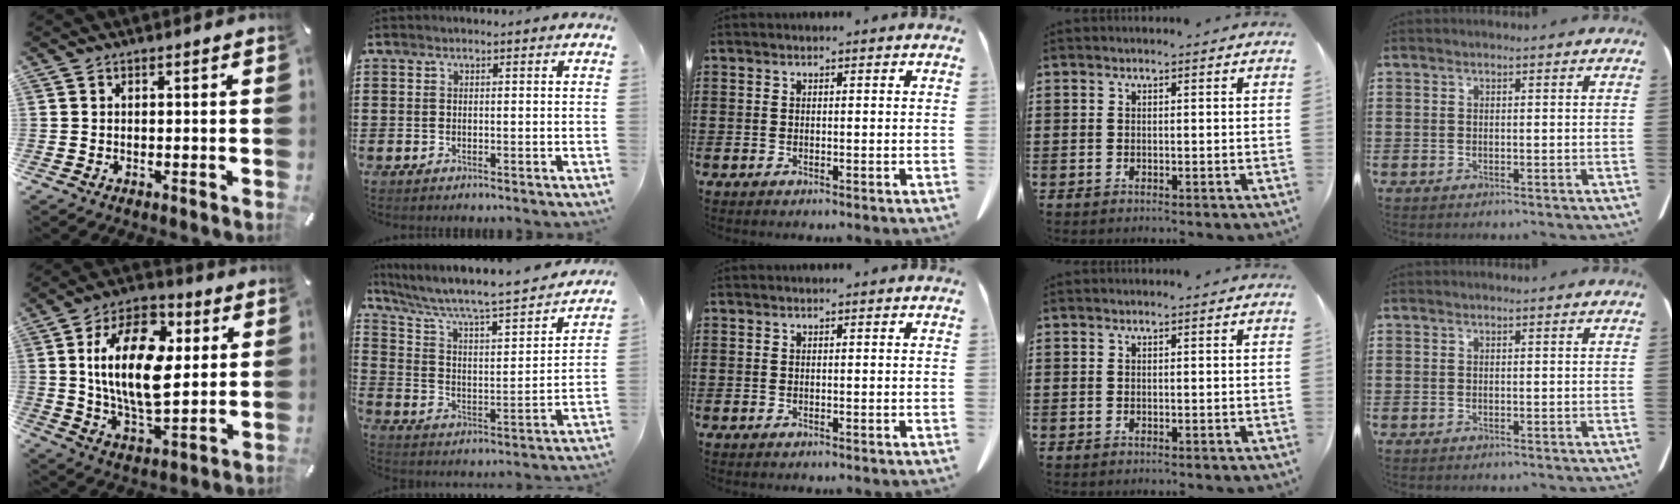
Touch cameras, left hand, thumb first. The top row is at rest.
{"thumb": {"total": 19.2, "force": [4.4, 11.1, 15.0], "torque": [-0.290, 0.002, 0.073]}, "index": {"total": 5.6, "force": [4.7, 0.5, 2.9], "torque": [-0.082, -0.046, 0.071]}}